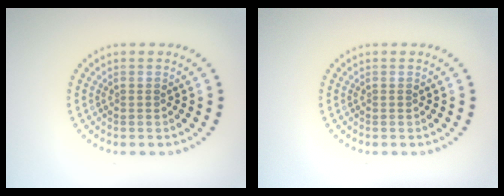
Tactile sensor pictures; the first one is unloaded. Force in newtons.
{"total": 0.0}